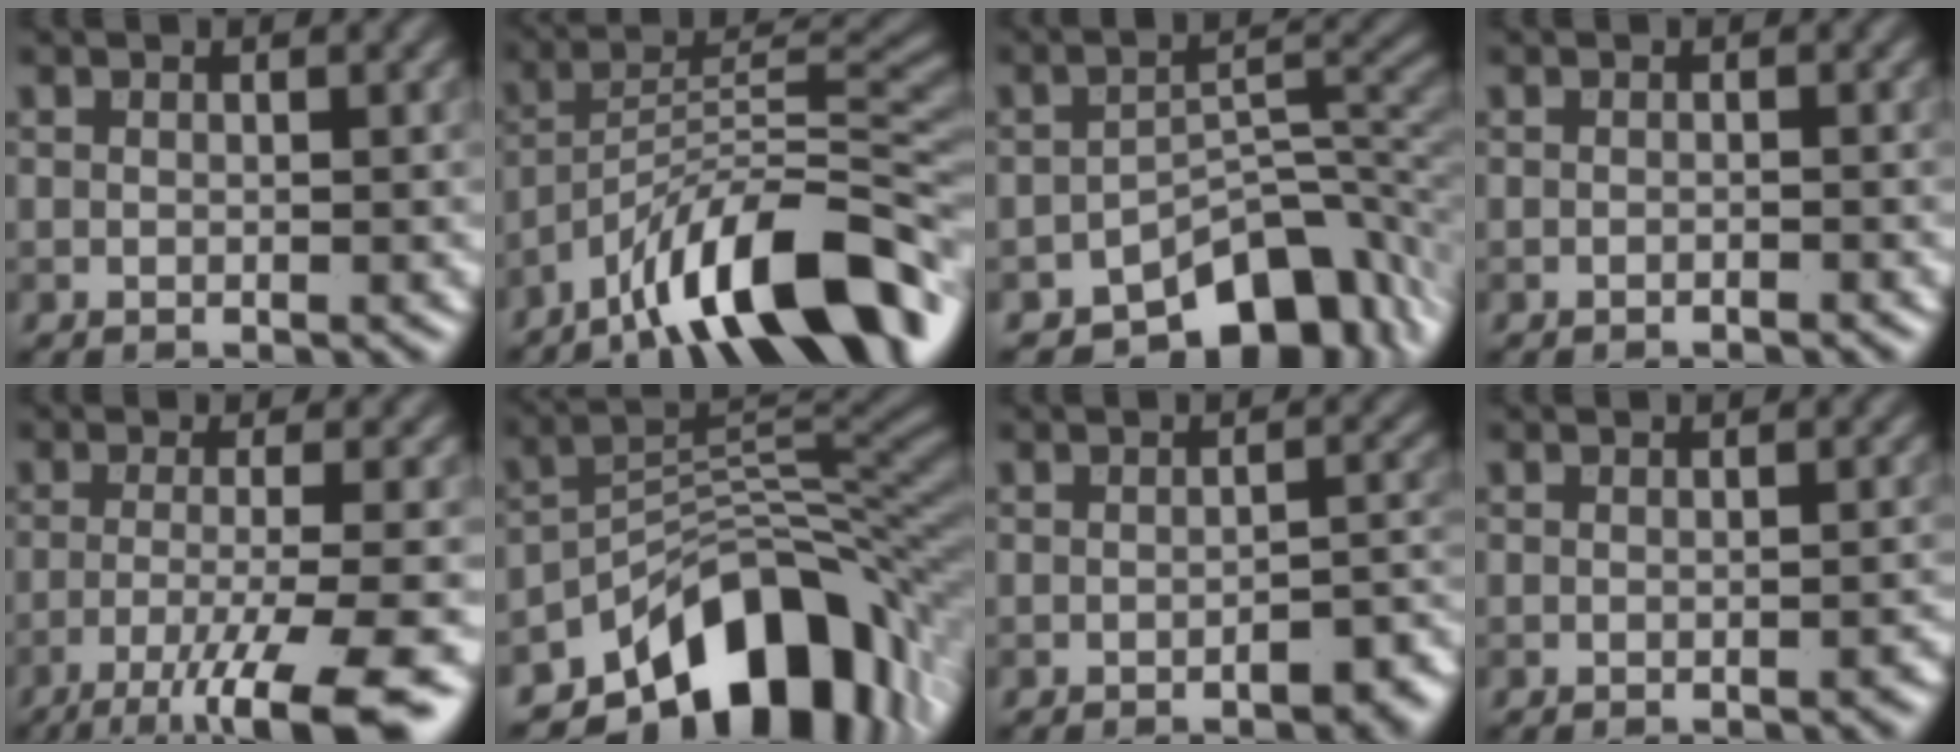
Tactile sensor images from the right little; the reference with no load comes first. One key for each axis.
{"total": 12.0, "fx": -8.2, "fy": 2.8, "fz": 8.2, "tx": -0.125, "ty": 0.019, "tz": -0.150}
{"total": 8.3, "fx": -6.2, "fy": 3.7, "fz": 4.1, "tx": -0.033, "ty": -0.009, "tz": -0.107}
{"total": 0.6, "fx": -0.6, "fy": 0.1, "fz": 0.2, "tx": -0.001, "ty": 0.001, "tz": -0.010}
{"total": 8.5, "fx": -4.7, "fy": 1.5, "fz": 6.9, "tx": -0.100, "ty": -0.006, "tz": -0.087}
{"total": 11.9, "fx": -7.2, "fy": 6.0, "fz": 7.3, "tx": -0.089, "ty": 0.000, "tz": -0.133}
{"total": 2.7, "fx": -1.5, "fy": 1.1, "fz": 2.0, "tx": -0.024, "ty": 0.006, "tz": -0.019}
{"total": 0.8, "fx": -0.6, "fy": 0.2, "fz": 0.5, "tx": -0.007, "ty": 0.001, "tz": -0.006}